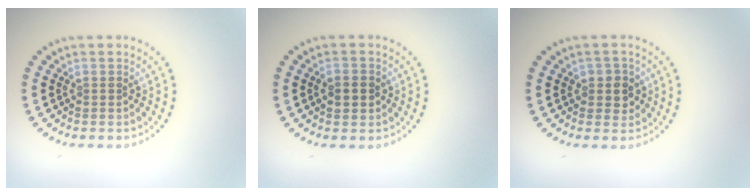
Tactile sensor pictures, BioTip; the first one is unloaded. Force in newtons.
{"total": 2.0, "press": 1.9, "slide": 0.4}
{"total": 1.9, "press": 1.8, "slide": 0.6}